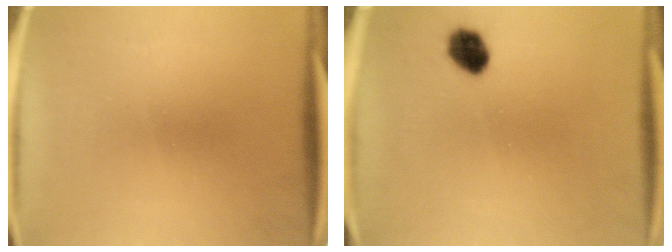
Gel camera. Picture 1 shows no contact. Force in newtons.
{"total": 5.5}